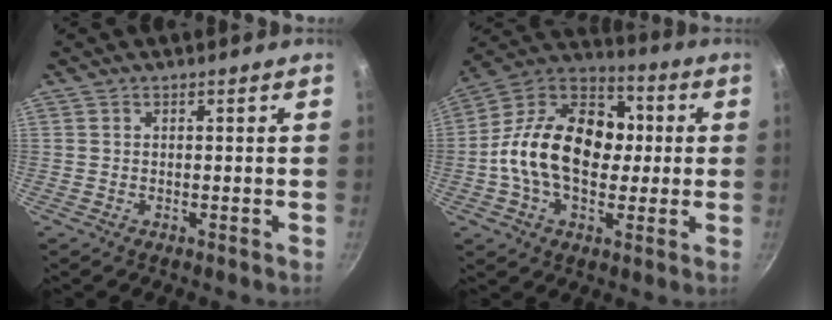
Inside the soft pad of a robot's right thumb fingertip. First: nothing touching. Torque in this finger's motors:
{"motor_torque": [-0.46, 1.21, 1.35, -0.57, 0.21]}